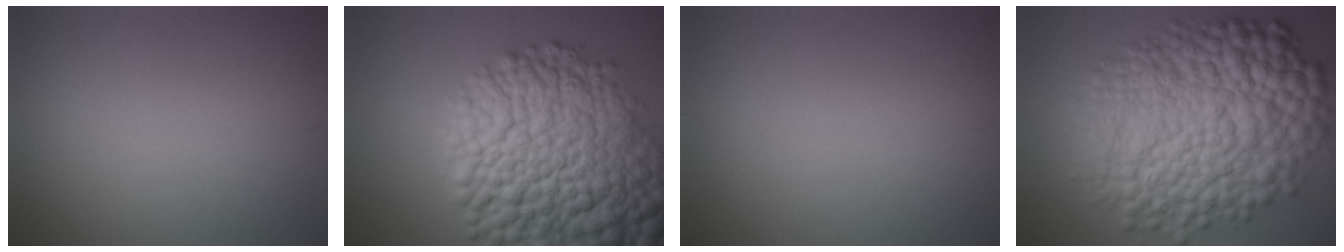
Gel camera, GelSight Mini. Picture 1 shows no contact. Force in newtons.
{"total": 15.7, "press": 15.7, "slide": 0.7}
{"total": 0.0}
{"total": 15.5, "press": 15.5, "slide": 0.1}